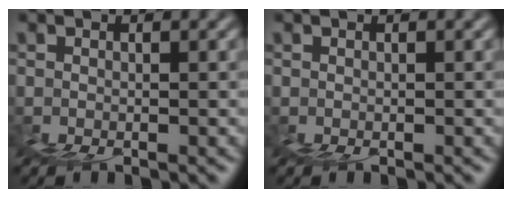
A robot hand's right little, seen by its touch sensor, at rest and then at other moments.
{"total": 0.0}